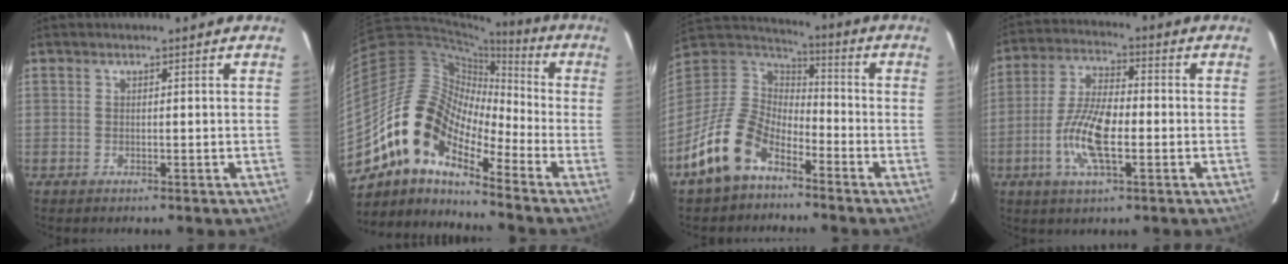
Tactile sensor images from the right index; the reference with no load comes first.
{"total": 14.8, "force": [-9.7, 6.3, 9.3], "torque": [-0.152, 0.008, -0.202]}
{"total": 14.6, "force": [-8.7, 8.5, 8.2], "torque": [-0.187, 0.007, -0.168]}
{"total": 11.0, "force": [-3.0, 3.7, 9.8], "torque": [-0.201, 0.000, -0.062]}